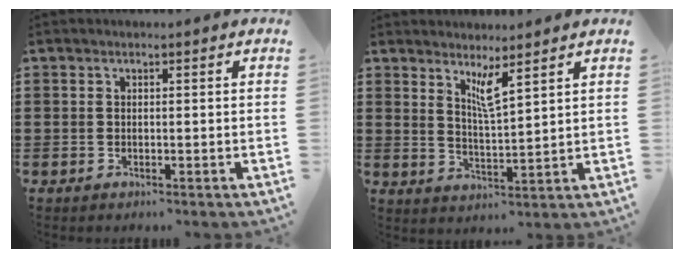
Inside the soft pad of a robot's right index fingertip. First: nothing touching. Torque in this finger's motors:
{"motor_torque": [-0.29, 0.41, 0.26, 0.03]}